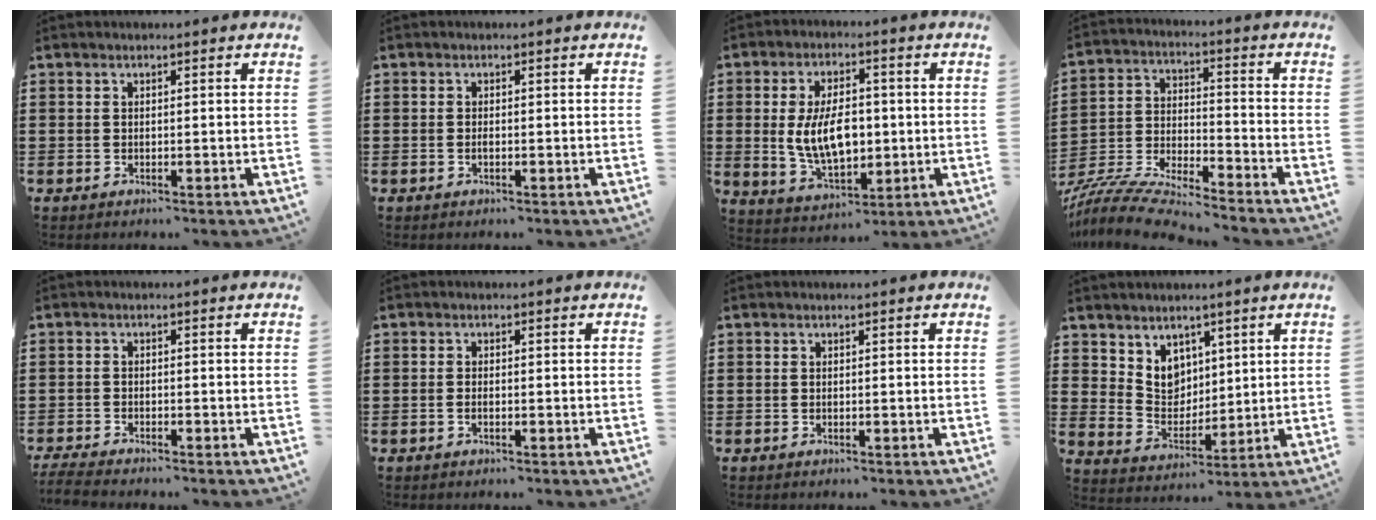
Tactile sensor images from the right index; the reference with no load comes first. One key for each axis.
{"total": 0.6, "fx": -0.2, "fy": 0.2, "fz": 0.6, "tx": -0.013, "ty": -0.004, "tz": -0.003}
{"total": 9.5, "fx": 0.0, "fy": 5.4, "fz": 7.8, "tx": -0.141, "ty": 0.000, "tz": -0.006}
{"total": 8.2, "fx": -7.8, "fy": 0.2, "fz": 2.6, "tx": -0.069, "ty": -0.006, "tz": -0.159}
{"total": 2.4, "fx": -2.4, "fy": 0.0, "fz": 0.4, "tx": -0.023, "ty": -0.006, "tz": -0.054}
{"total": 0.8, "fx": -0.4, "fy": 0.2, "fz": 0.6, "tx": -0.015, "ty": -0.005, "tz": -0.006}
{"total": 0.0}
{"total": 5.8, "fx": 3.7, "fy": 4.4, "fz": 0.8, "tx": -0.043, "ty": -0.004, "tz": 0.071}